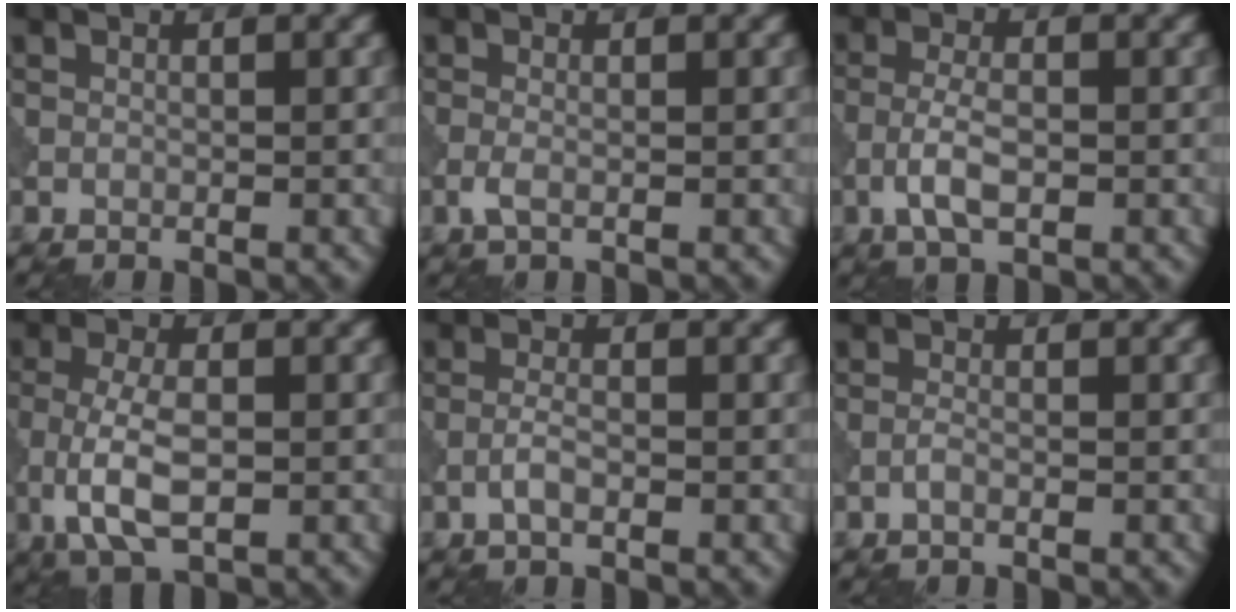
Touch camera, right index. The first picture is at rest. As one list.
[{"total": 1.3, "force": [-0.4, 0.5, 1.2], "torque": [-0.030, 0.000, -0.013]}, {"total": 3.4, "force": [-1.1, 1.4, 2.9], "torque": [-0.061, 0.001, -0.026]}, {"total": 5.4, "force": [-1.4, 2.3, 4.7], "torque": [-0.102, -0.002, -0.027]}, {"total": 1.6, "force": [-0.7, 0.5, 1.4], "torque": [-0.031, 0.004, -0.018]}, {"total": 0.8, "force": [-0.4, 0.2, 0.6], "torque": [-0.015, 0.002, -0.010]}]